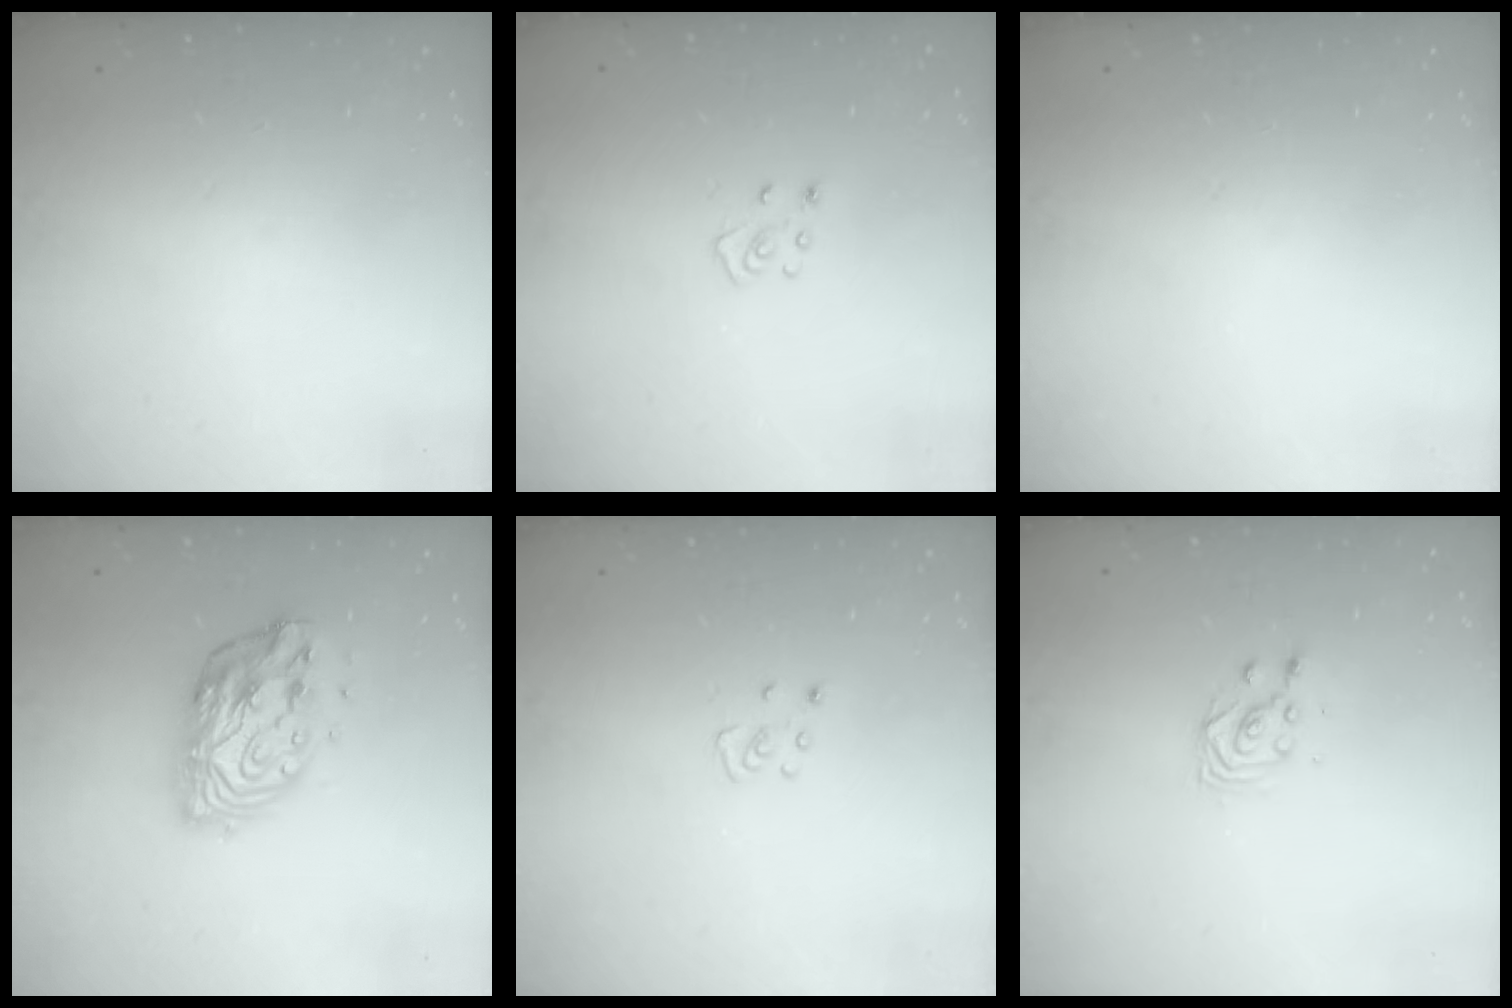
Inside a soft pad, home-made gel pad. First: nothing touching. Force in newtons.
{"total": 4.2, "press": 4.1, "slide": 0.3}
{"total": 0.0}
{"total": 12.5, "press": 12.5, "slide": 1.1}
{"total": 3.8, "press": 3.8, "slide": 0.3}
{"total": 2.8, "press": 2.8, "slide": 0.3}